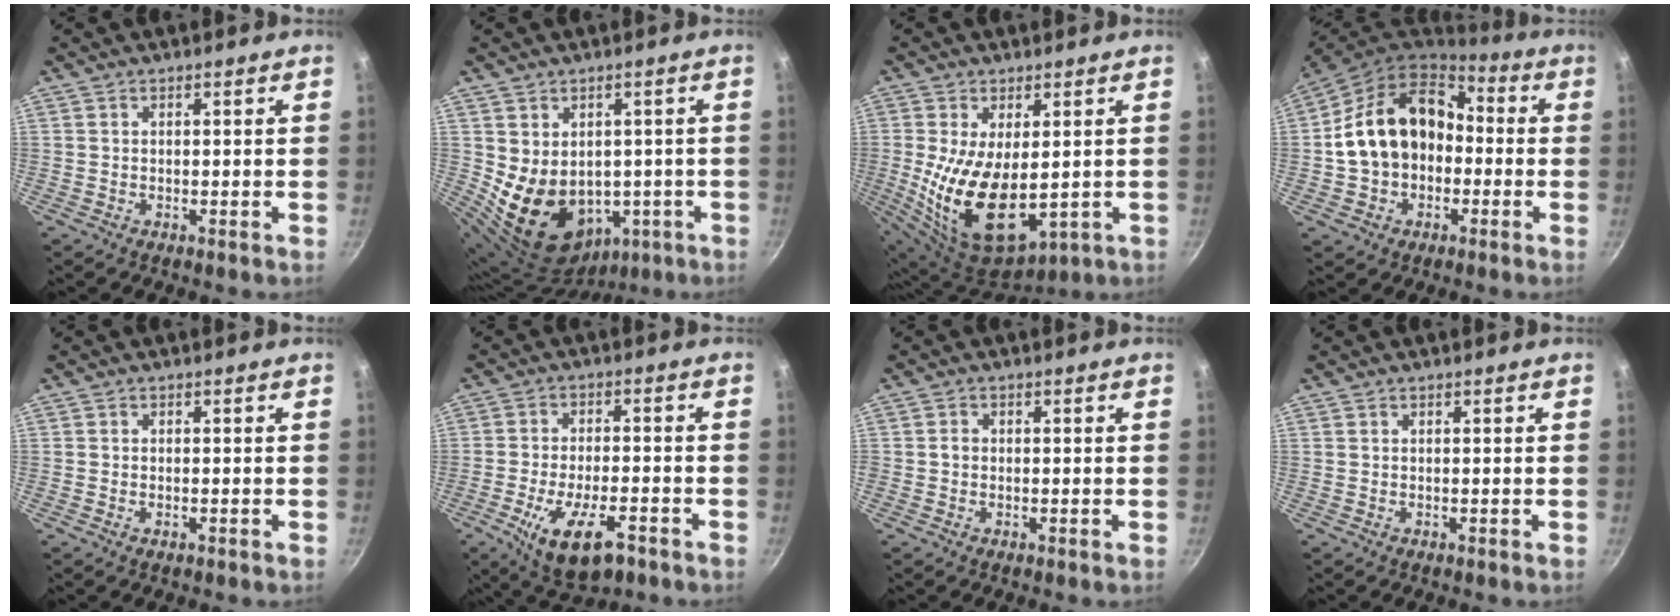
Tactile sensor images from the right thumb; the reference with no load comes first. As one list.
[{"total": 12.9, "force": [-1.1, 10.2, 7.8], "torque": [-0.102, -0.003, 0.019]}, {"total": 15.6, "force": [-0.1, 8.5, 13.1], "torque": [-0.239, -0.024, 0.018]}, {"total": 17.4, "force": [-0.5, 13.3, 11.2], "torque": [-0.172, 0.050, -0.013]}, {"total": 0.8, "force": [-0.3, 0.4, 0.6], "torque": [-0.011, 0.002, -0.006]}, {"total": 12.4, "force": [-5.9, 5.2, 9.6], "torque": [-0.165, 0.012, -0.097]}, {"total": 1.3, "force": [-0.2, 1.0, 0.7], "torque": [-0.013, 0.008, -0.007]}, {"total": 0.0}]